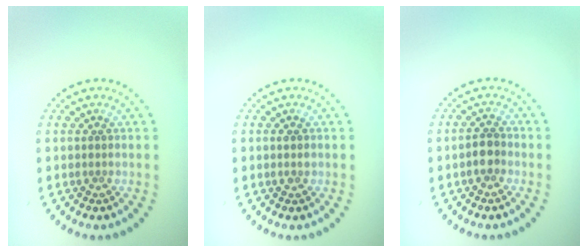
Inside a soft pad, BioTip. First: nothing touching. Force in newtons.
{"total": 0.9, "press": 0.9, "slide": 0.1}
{"total": 1.6, "press": 1.5, "slide": 0.7}